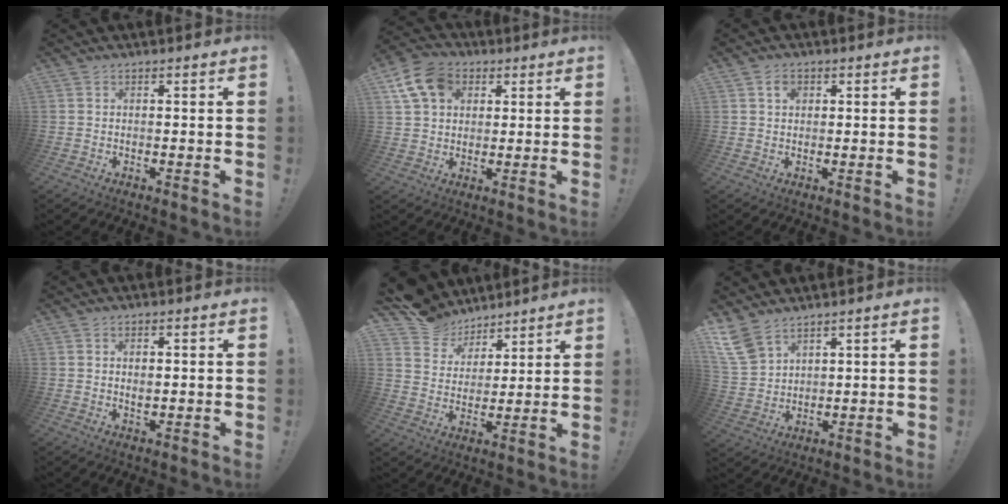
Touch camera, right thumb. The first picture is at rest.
{"total": 12.7, "force": [5.1, 9.6, 6.5], "torque": [-0.114, -0.012, 0.102]}
{"total": 2.9, "force": [1.0, 2.1, 1.7], "torque": [-0.015, -0.001, 0.013]}
{"total": 1.7, "force": [0.2, 1.0, 1.4], "torque": [-0.014, -0.003, 0.000]}
{"total": 11.1, "force": [8.3, 7.1, 1.9], "torque": [-0.045, -0.064, 0.160]}
{"total": 8.7, "force": [6.5, 4.5, 3.6], "torque": [-0.081, -0.037, 0.130]}